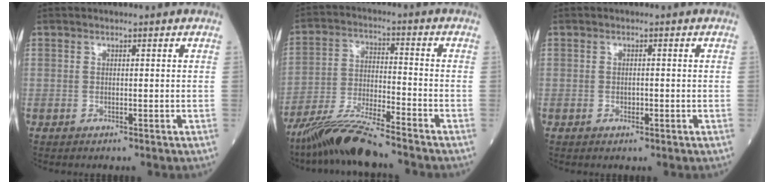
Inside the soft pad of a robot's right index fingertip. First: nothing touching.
{"total": 10.8, "force": [-9.0, 0.5, 5.8], "torque": [-0.108, -0.020, -0.168]}
{"total": 1.2, "force": [-0.3, 0.5, 1.0], "torque": [-0.018, 0.000, -0.004]}